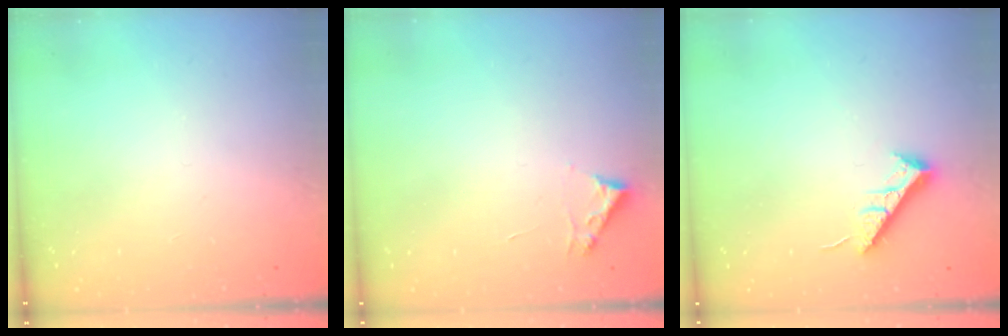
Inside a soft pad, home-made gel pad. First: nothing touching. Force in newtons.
{"total": 2.7, "press": 2.7, "slide": 0.3}
{"total": 7.3, "press": 7.3, "slide": 0.6}